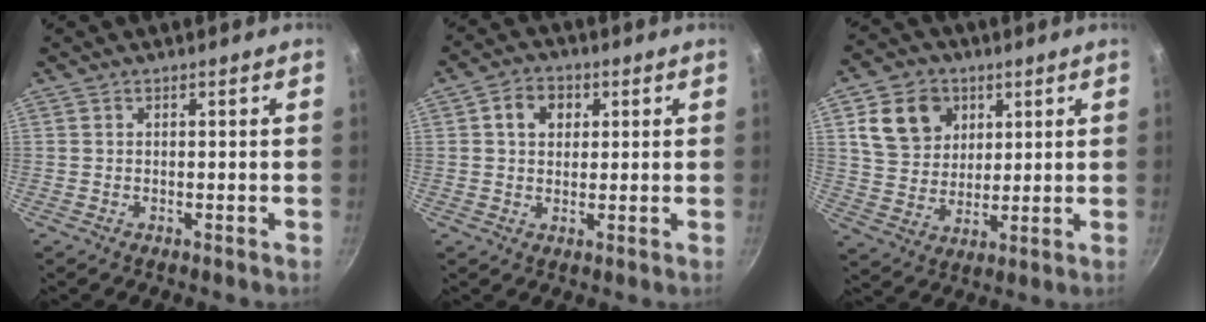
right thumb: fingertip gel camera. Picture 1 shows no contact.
{"total": 5.5, "force": [1.5, 4.4, 3.0], "torque": [-0.028, 0.005, 0.018]}
{"total": 12.0, "force": [4.4, 9.7, 5.6], "torque": [-0.076, -0.009, 0.079]}